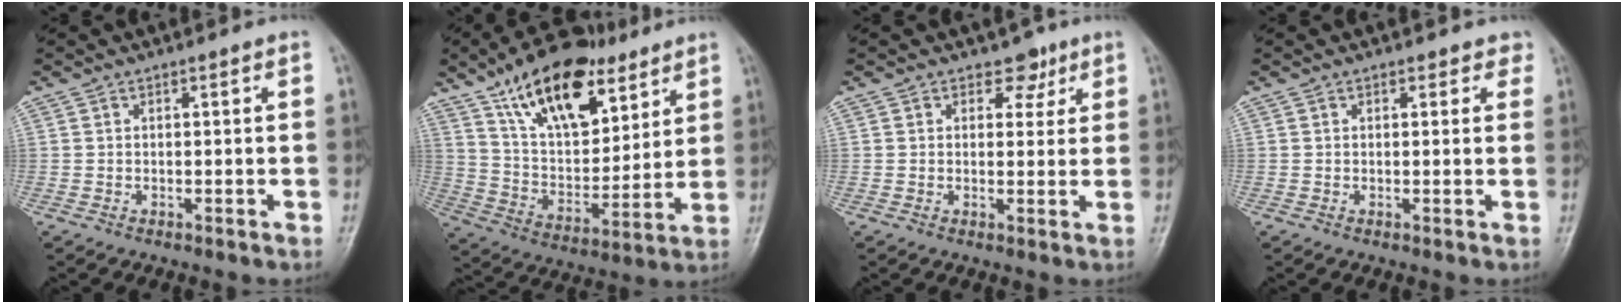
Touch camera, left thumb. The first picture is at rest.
{"total": 21.3, "force": [12.5, 10.6, 13.7], "torque": [-0.187, -0.046, 0.220]}
{"total": 3.5, "force": [2.1, 2.6, 1.1], "torque": [0.011, -0.009, 0.026]}
{"total": 2.0, "force": [1.3, 1.4, 0.5], "torque": [0.021, -0.003, 0.009]}